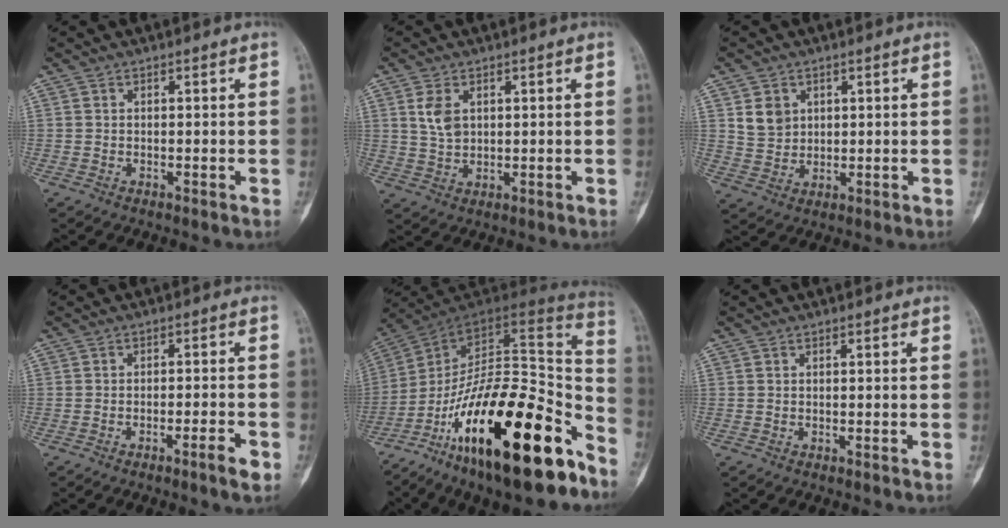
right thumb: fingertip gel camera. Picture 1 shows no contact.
{"total": 4.8, "force": [1.7, 3.0, 3.3], "torque": [-0.059, -0.007, 0.040]}
{"total": 5.1, "force": [2.0, 4.1, 2.1], "torque": [-0.023, -0.013, 0.044]}
{"total": 3.5, "force": [-2.0, 0.3, 2.9], "torque": [-0.049, 0.010, -0.033]}
{"total": 31.4, "force": [-17.3, 11.2, 23.8], "torque": [-0.298, 0.083, -0.278]}
{"total": 0.0}